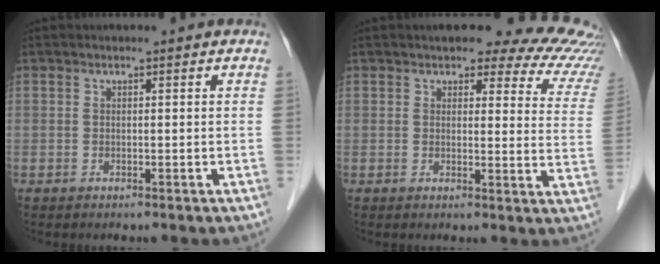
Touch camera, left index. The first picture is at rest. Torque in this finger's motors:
{"motor_torque": [0.97, -1.04, 0.26, 0.04]}